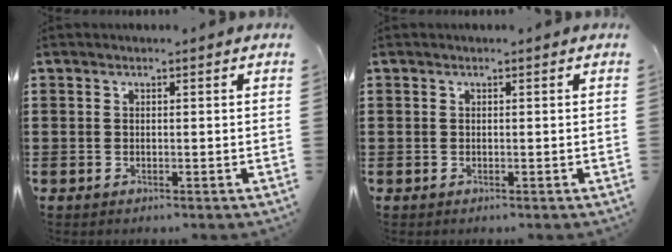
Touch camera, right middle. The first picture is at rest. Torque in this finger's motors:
{"motor_torque": [0.00, -0.01, 0.00, 0.01]}